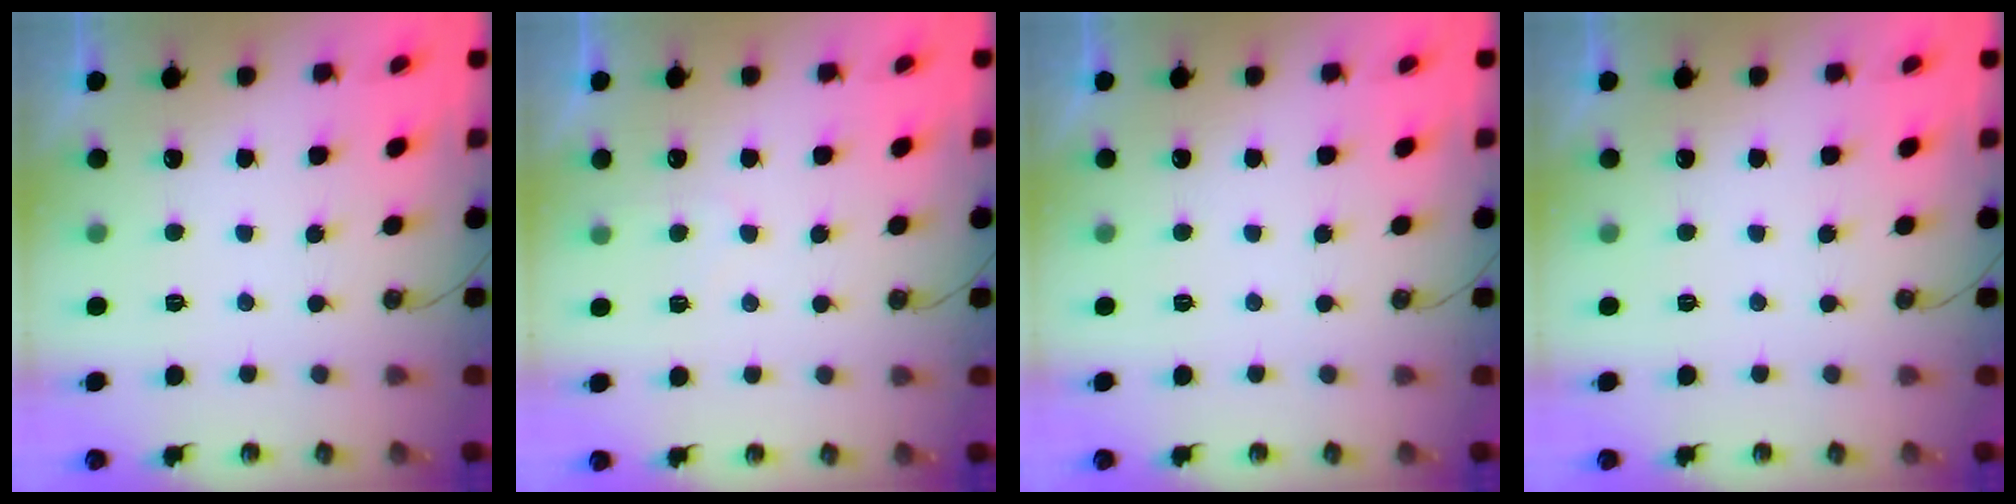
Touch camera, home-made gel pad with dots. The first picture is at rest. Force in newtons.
{"total": 3.3, "press": 3.3, "slide": 0.4}
{"total": 0.0}
{"total": 0.0}